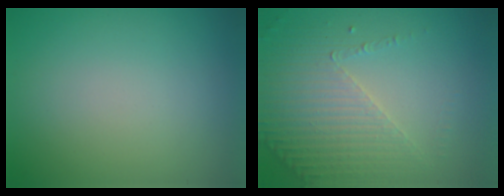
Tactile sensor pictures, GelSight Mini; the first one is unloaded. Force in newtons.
{"total": 4.3, "press": 3.2, "slide": 2.9}